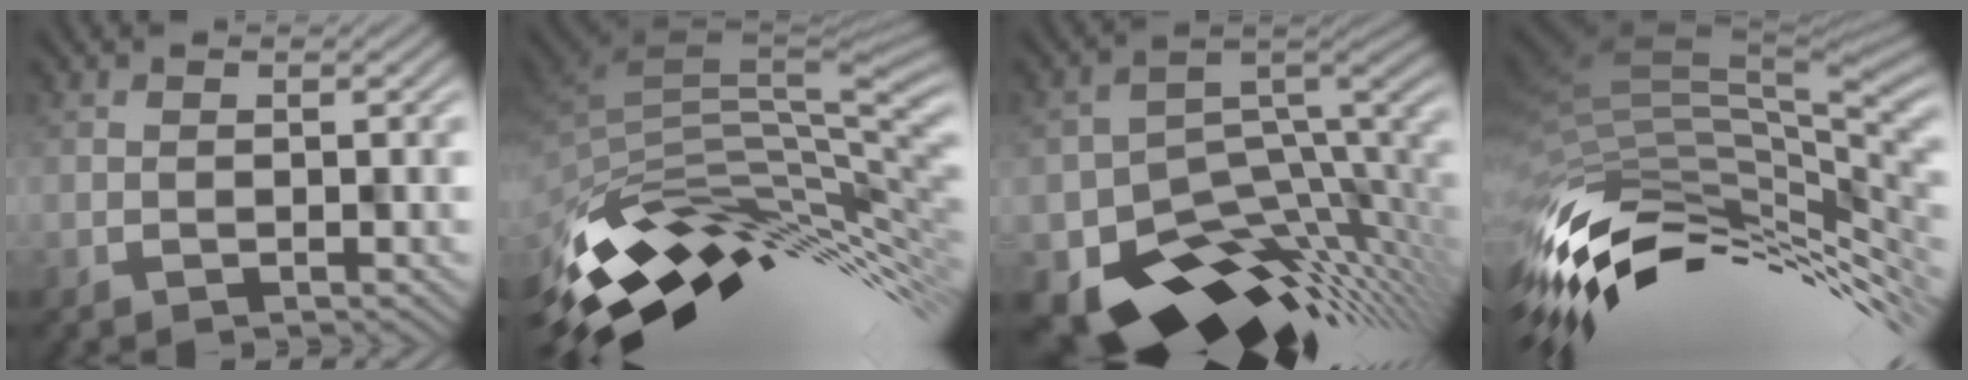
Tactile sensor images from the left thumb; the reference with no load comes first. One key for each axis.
{"total": 12.3, "fx": -3.7, "fy": 4.8, "fz": 10.7, "tx": -0.193, "ty": -0.009, "tz": -0.062}
{"total": 13.1, "fx": -6.9, "fy": 7.2, "fz": 8.5, "tx": -0.142, "ty": -0.040, "tz": -0.093}
{"total": 14.2, "fx": -4.3, "fy": 5.7, "fz": 12.2, "tx": -0.257, "ty": -0.019, "tz": -0.069}